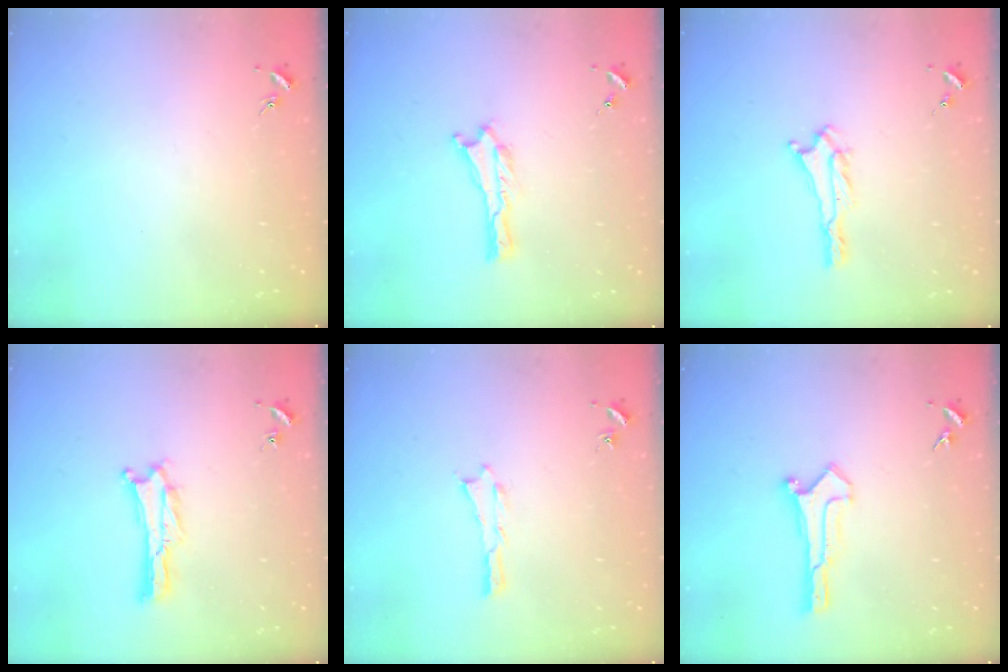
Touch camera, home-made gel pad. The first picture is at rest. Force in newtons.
{"total": 0.0}
{"total": 1.0, "press": 1.0, "slide": 0.1}
{"total": 0.0}
{"total": 0.0}
{"total": 0.6, "press": 0.6, "slide": 0.0}